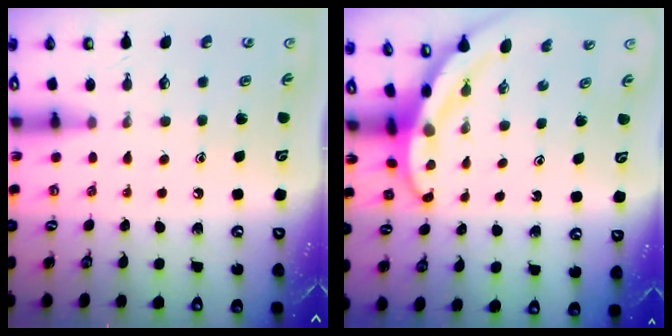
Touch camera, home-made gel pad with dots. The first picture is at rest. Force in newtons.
{"total": 3.9, "press": 3.9, "slide": 0.5}